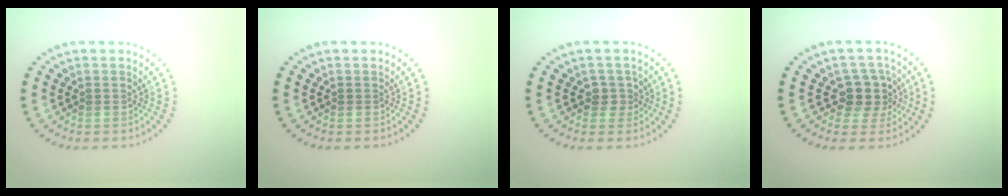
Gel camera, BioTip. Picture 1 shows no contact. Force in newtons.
{"total": 0.0}
{"total": 1.5, "press": 1.3, "slide": 0.9}
{"total": 3.2, "press": 2.7, "slide": 1.8}